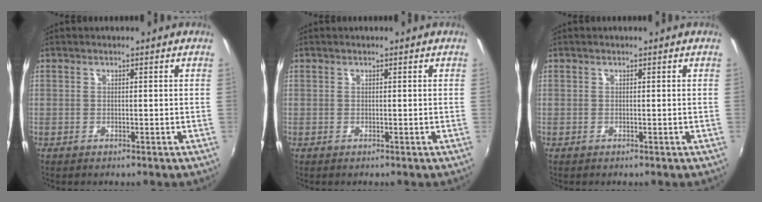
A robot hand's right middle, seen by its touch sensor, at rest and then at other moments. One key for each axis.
{"total": 0.0}
{"total": 0.0}